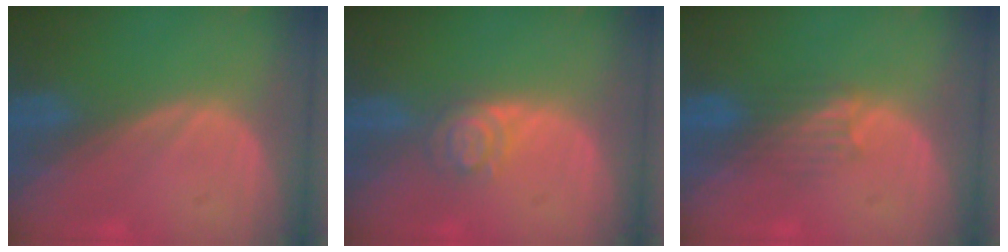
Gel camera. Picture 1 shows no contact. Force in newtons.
{"total": 4.2, "press": 3.8, "slide": 1.7}
{"total": 3.3, "press": 3.3, "slide": 0.1}